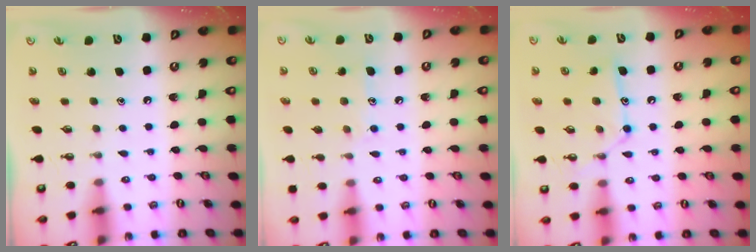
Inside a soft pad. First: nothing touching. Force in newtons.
{"total": 8.6, "press": 8.6, "slide": 0.6}
{"total": 12.9, "press": 12.9, "slide": 1.0}